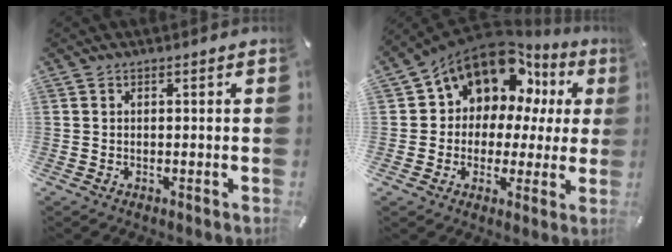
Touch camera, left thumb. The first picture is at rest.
{"total": 13.3, "force": [8.0, 9.3, 5.1], "torque": [-0.105, -0.058, 0.149]}